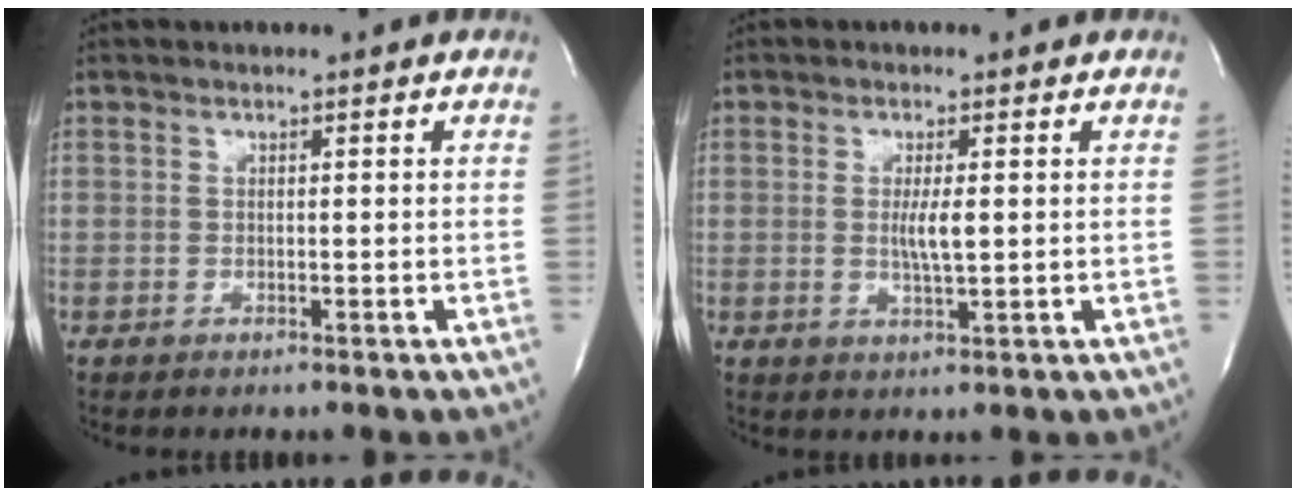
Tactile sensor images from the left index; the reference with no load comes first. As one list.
[{"total": 3.3, "force": [-0.2, 0.4, 3.3], "torque": [-0.065, -0.009, -0.002]}]